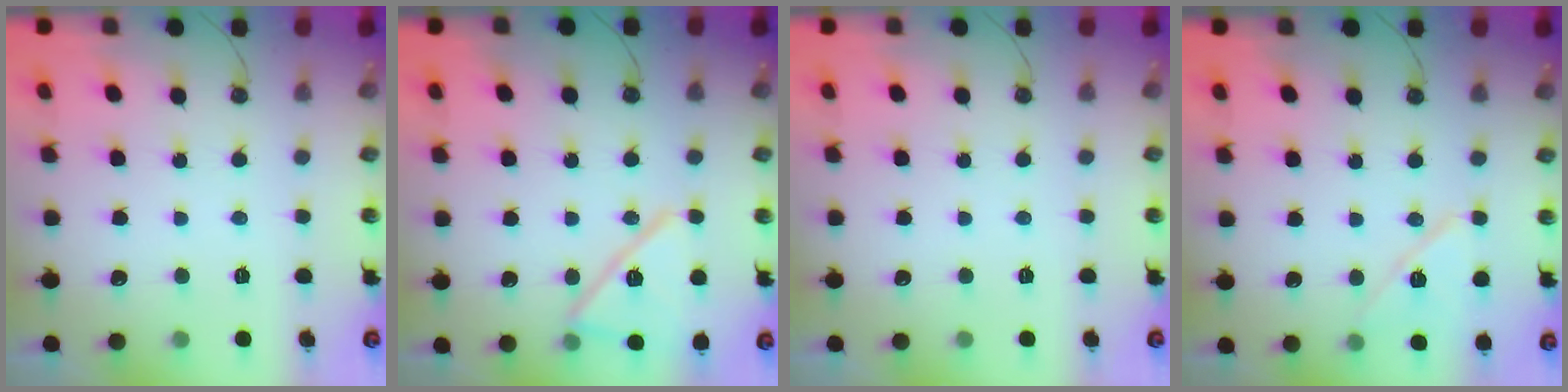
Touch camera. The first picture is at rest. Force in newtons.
{"total": 15.2, "press": 15.1, "slide": 1.8}
{"total": 0.0}
{"total": 10.4, "press": 10.4, "slide": 0.8}